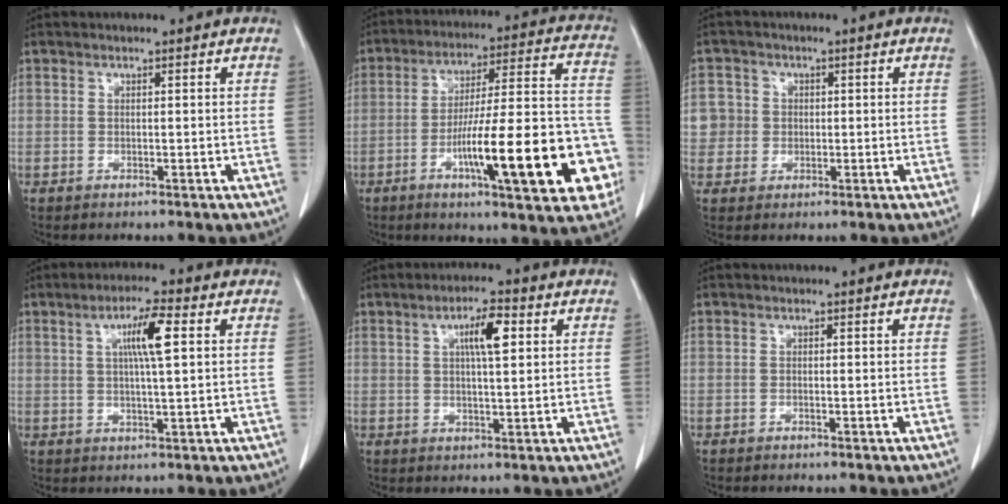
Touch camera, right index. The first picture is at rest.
{"total": 21.9, "force": [-7.4, 3.3, 20.4], "torque": [-0.251, 0.021, -0.103]}
{"total": 5.0, "force": [0.4, 5.0, 0.3], "torque": [-0.002, 0.015, 0.008]}
{"total": 6.5, "force": [1.8, 0.3, 6.3], "torque": [-0.112, 0.003, 0.029]}
{"total": 5.6, "force": [1.8, 1.1, 5.2], "torque": [-0.091, 0.006, 0.030]}
{"total": 0.0}